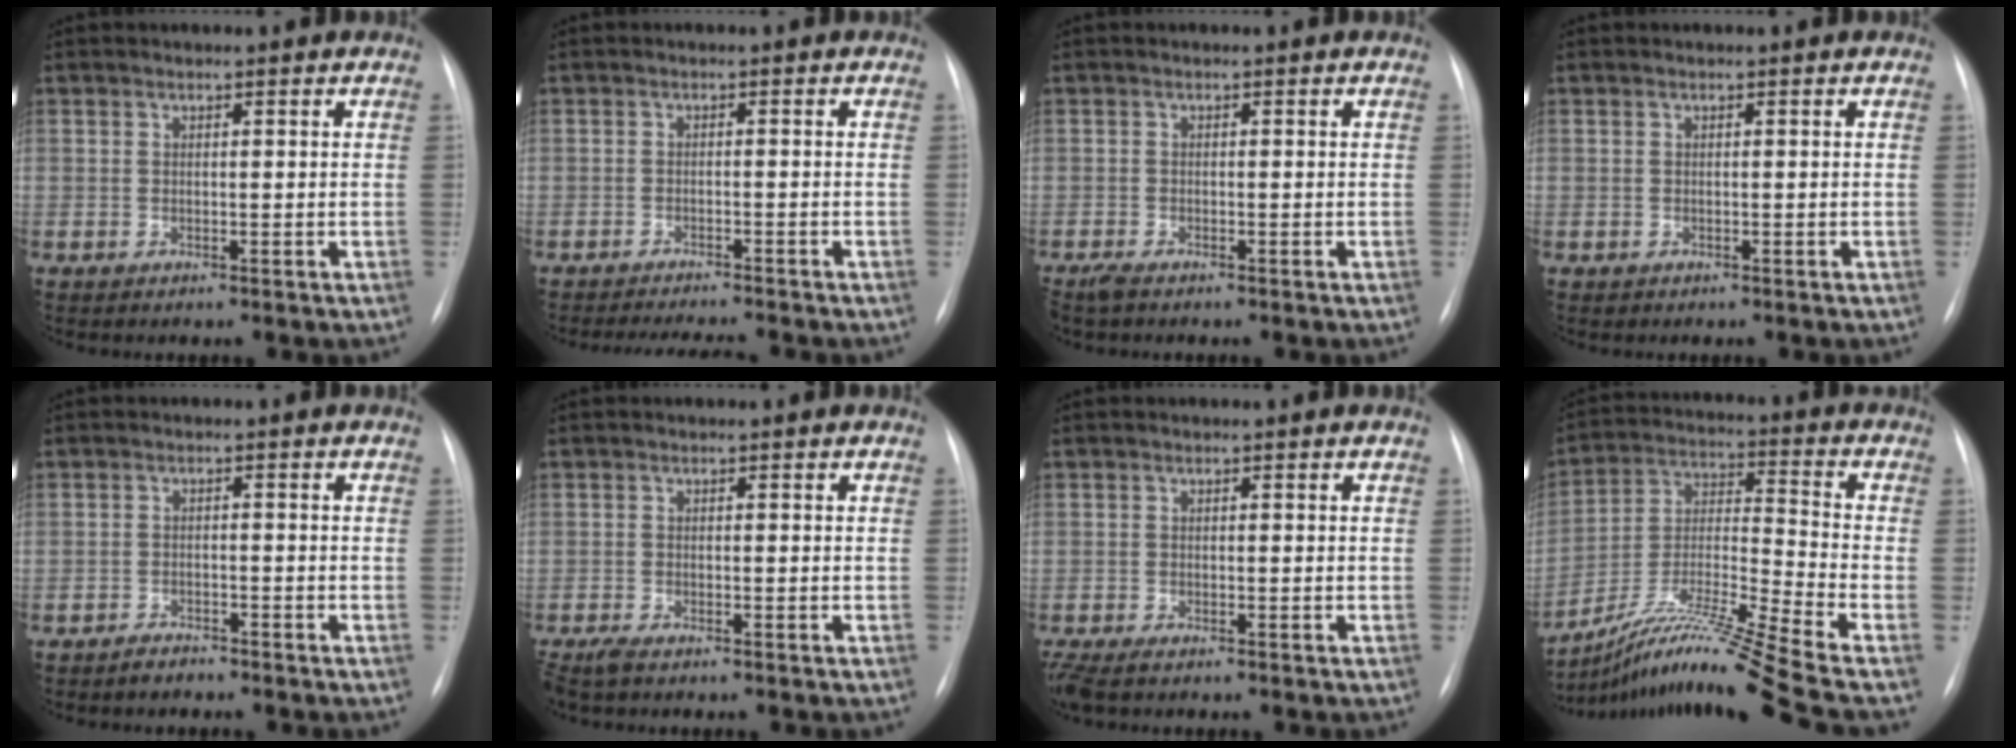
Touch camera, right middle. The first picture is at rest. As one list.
[{"total": 6.9, "force": [-6.4, 0.1, 2.6], "torque": [-0.034, -0.010, -0.093]}, {"total": 2.1, "force": [-1.6, 0.6, 1.2], "torque": [-0.028, -0.007, -0.028]}, {"total": 0.0}, {"total": 1.8, "force": [-1.7, 0.6, 0.3], "torque": [-0.008, -0.001, -0.027]}, {"total": 2.7, "force": [-2.1, 0.6, 1.6], "torque": [-0.036, -0.010, -0.037]}, {"total": 3.4, "force": [-2.6, 0.9, 2.0], "torque": [-0.042, -0.012, -0.042]}, {"total": 18.4, "force": [-14.5, -2.9, 10.8], "torque": [-0.229, -0.021, -0.267]}]